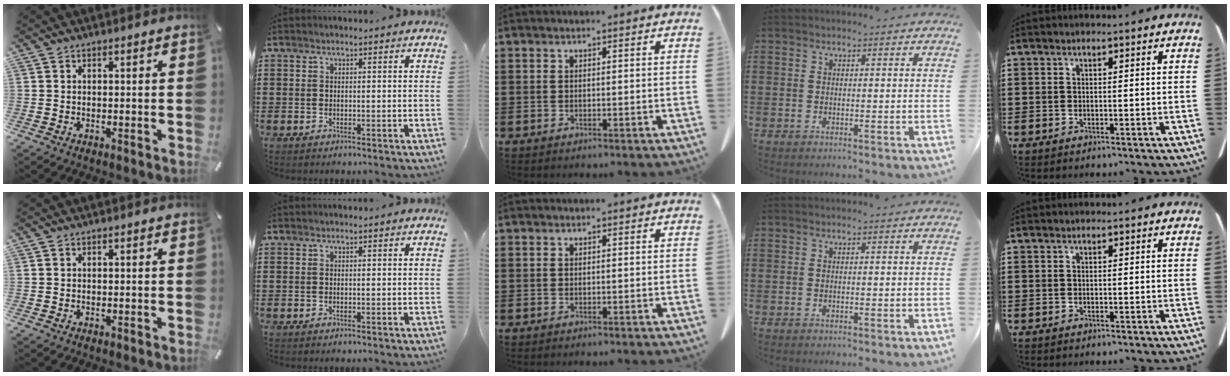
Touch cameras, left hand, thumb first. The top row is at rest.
{}